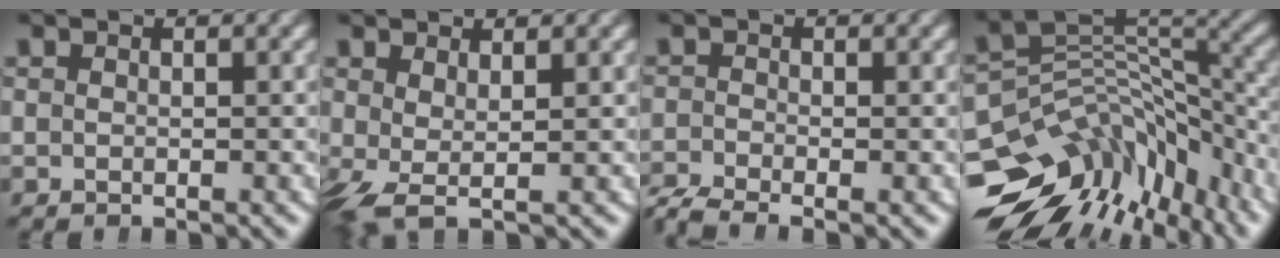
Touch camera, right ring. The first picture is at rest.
{"total": 2.4, "force": [-0.7, 0.9, 2.1], "torque": [-0.061, -0.027, 0.006]}
{"total": 3.4, "force": [-2.9, 1.3, 1.2], "torque": [-0.017, -0.012, -0.045]}
{"total": 14.3, "force": [-5.7, 10.0, 8.5], "torque": [-0.145, -0.041, -0.085]}